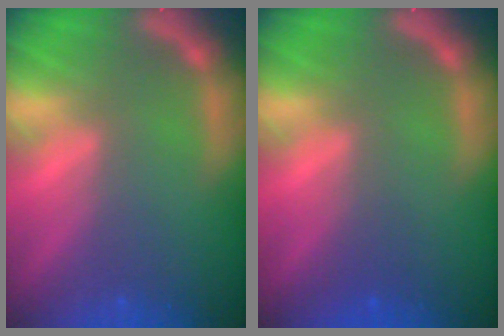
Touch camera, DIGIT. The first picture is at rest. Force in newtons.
{"total": 1.0}